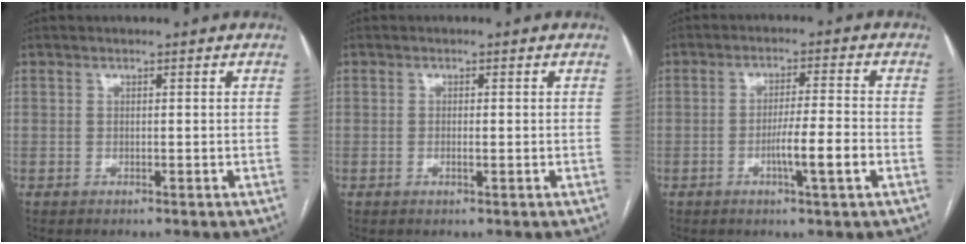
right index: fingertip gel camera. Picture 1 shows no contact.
{"total": 1.0, "force": [-0.2, 0.2, 0.9], "torque": [-0.017, -0.001, -0.004]}
{"total": 6.3, "force": [-2.2, -0.3, 5.9], "torque": [-0.097, -0.005, -0.038]}